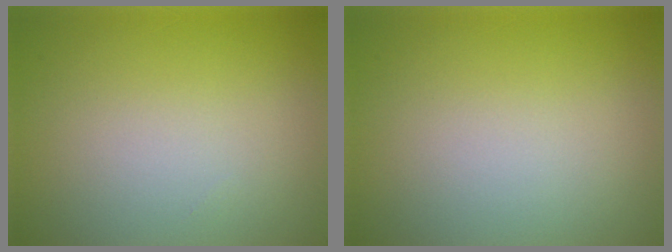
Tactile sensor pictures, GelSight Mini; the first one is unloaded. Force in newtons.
{"total": 0.0}